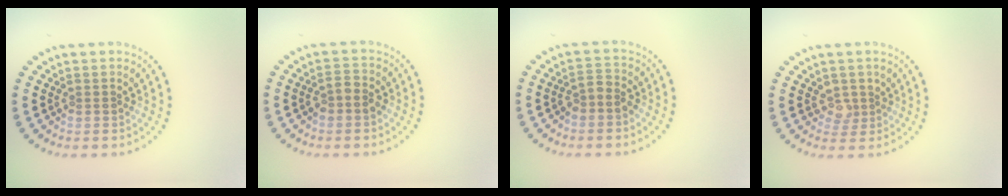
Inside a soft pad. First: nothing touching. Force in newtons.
{"total": 1.6, "press": 1.6, "slide": 0.5}
{"total": 1.6, "press": 1.4, "slide": 0.8}
{"total": 1.6, "press": 1.3, "slide": 0.9}